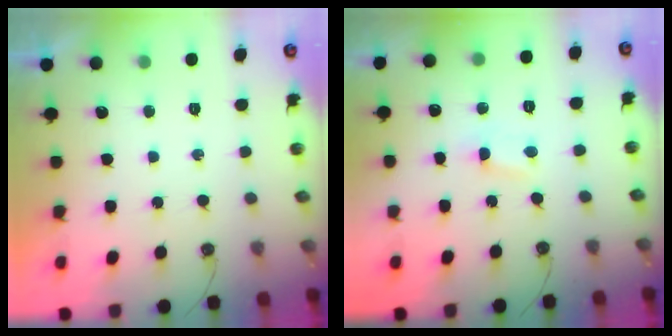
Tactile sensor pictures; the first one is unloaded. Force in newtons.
{"total": 0.6, "press": 0.6, "slide": 0.1}